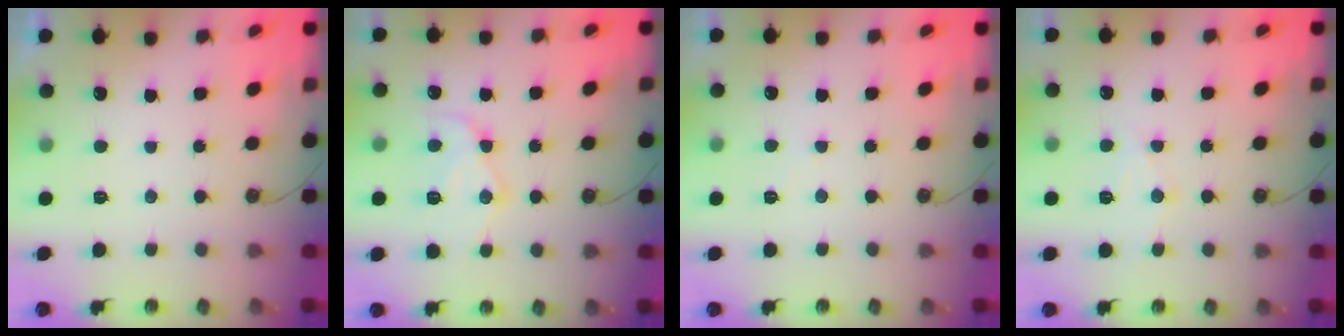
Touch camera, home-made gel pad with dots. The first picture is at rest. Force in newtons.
{"total": 12.1, "press": 12.1, "slide": 1.2}
{"total": 3.8, "press": 3.8, "slide": 0.6}
{"total": 7.4, "press": 7.4, "slide": 0.5}